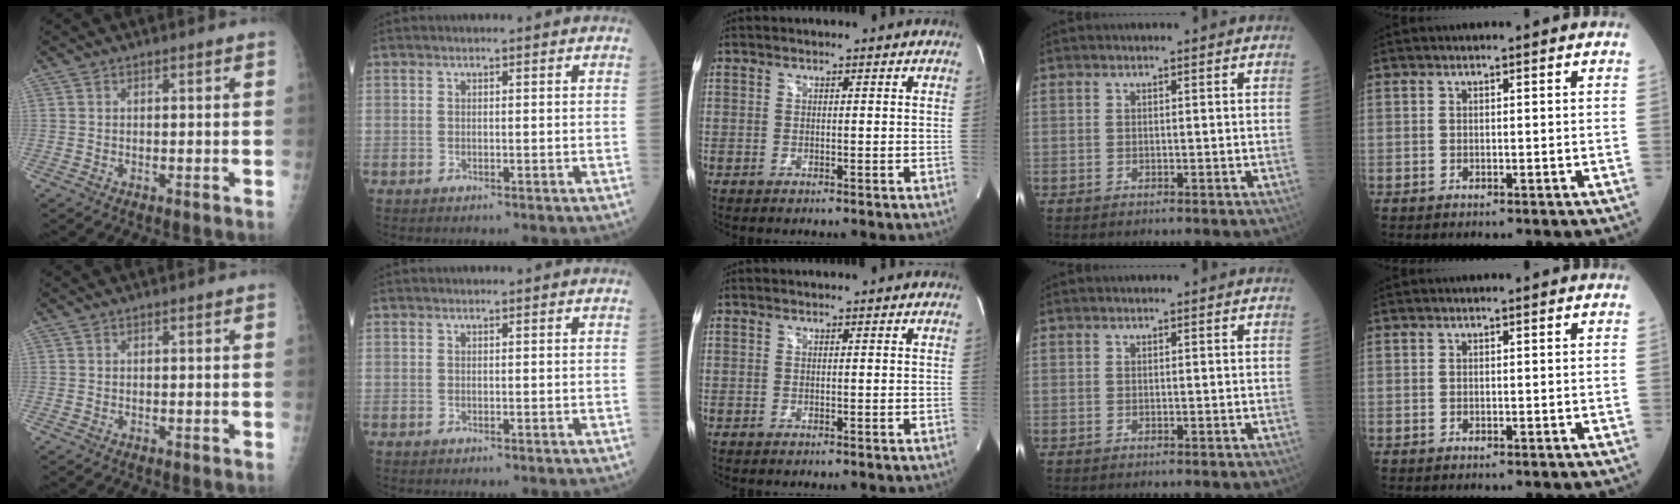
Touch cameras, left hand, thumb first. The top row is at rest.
{}